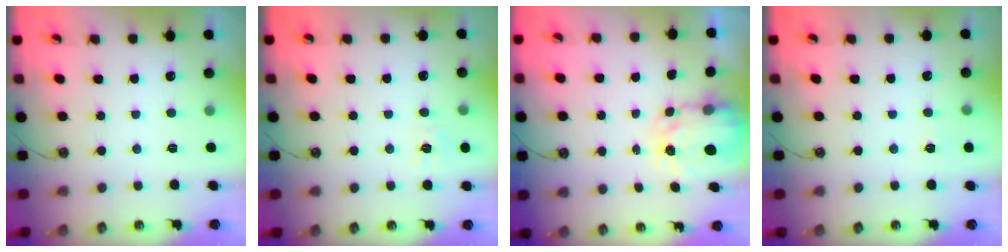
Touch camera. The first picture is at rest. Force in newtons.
{"total": 6.6, "press": 6.6, "slide": 0.6}
{"total": 3.7, "press": 3.7, "slide": 0.3}
{"total": 3.3, "press": 3.3, "slide": 0.4}